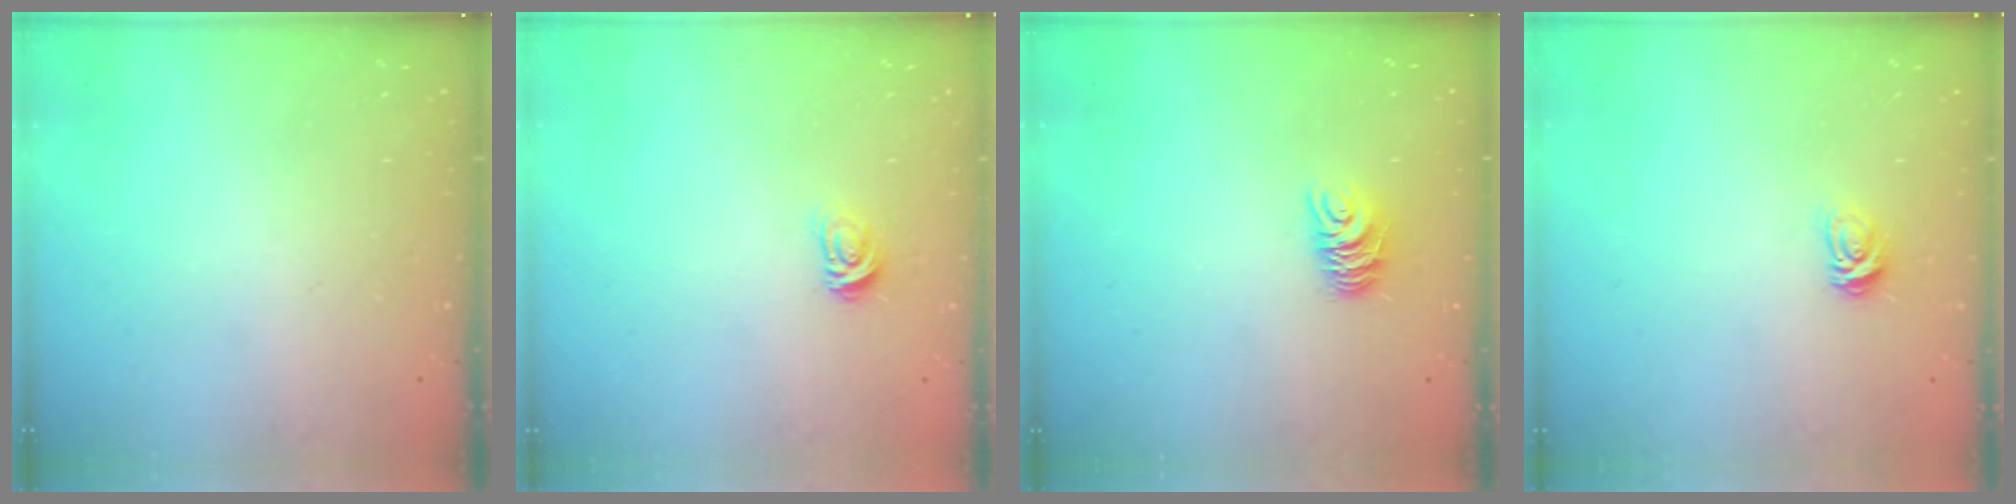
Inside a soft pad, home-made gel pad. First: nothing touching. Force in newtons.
{"total": 3.4, "press": 3.4, "slide": 0.5}
{"total": 7.3, "press": 7.3, "slide": 0.4}
{"total": 3.9, "press": 3.9, "slide": 0.5}